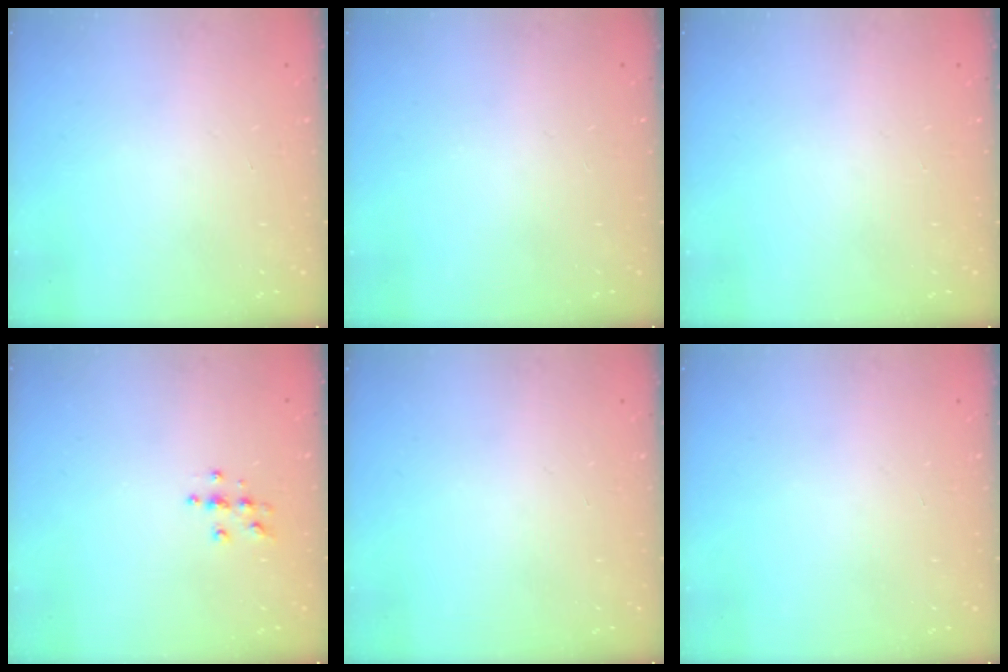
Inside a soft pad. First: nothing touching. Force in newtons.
{"total": 0.0}
{"total": 0.0}
{"total": 3.9, "press": 3.9, "slide": 0.3}
{"total": 0.0}
{"total": 0.0}